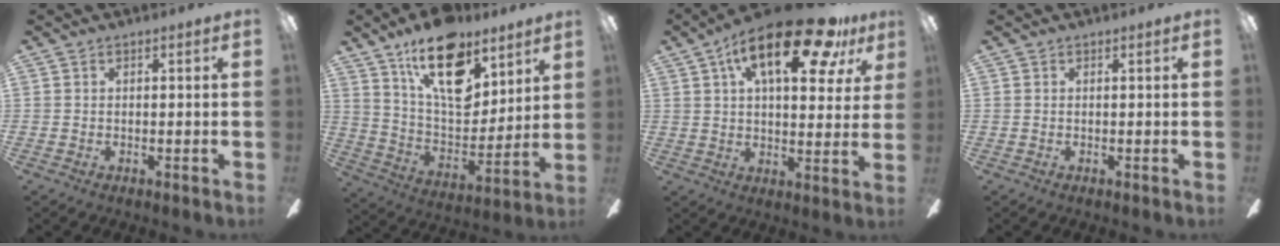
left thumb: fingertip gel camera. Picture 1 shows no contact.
{"total": 21.4, "force": [13.2, 10.9, 12.9], "torque": [-0.203, -0.070, 0.233]}
{"total": 21.4, "force": [11.2, 8.3, 16.2], "torque": [-0.250, -0.037, 0.176]}
{"total": 0.0}